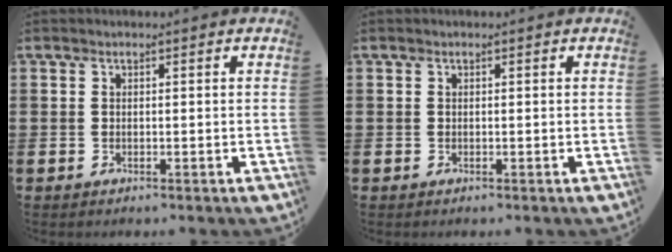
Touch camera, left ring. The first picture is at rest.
{"total": 0.0}